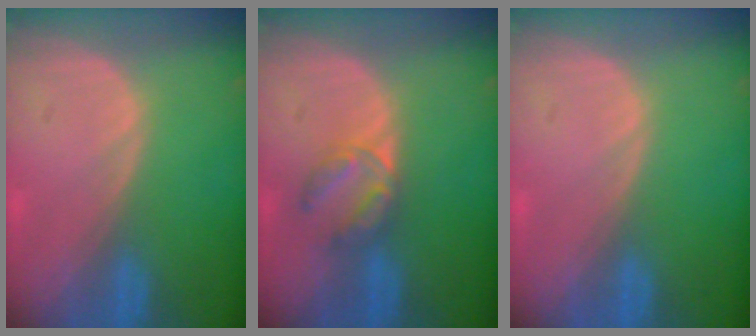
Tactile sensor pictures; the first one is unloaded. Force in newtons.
{"total": 4.3, "press": 4.3, "slide": 0.4}
{"total": 0.0}